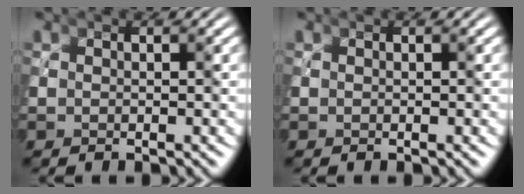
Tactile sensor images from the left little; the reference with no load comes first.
{"total": 0.0}